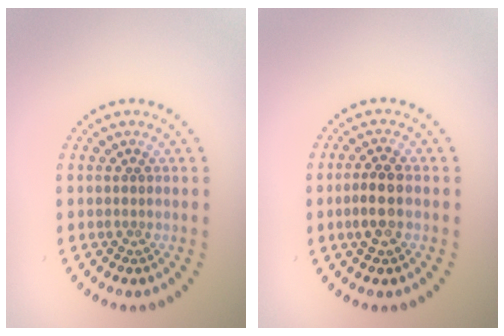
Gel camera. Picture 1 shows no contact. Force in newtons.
{"total": 2.6, "press": 2.5, "slide": 0.6}